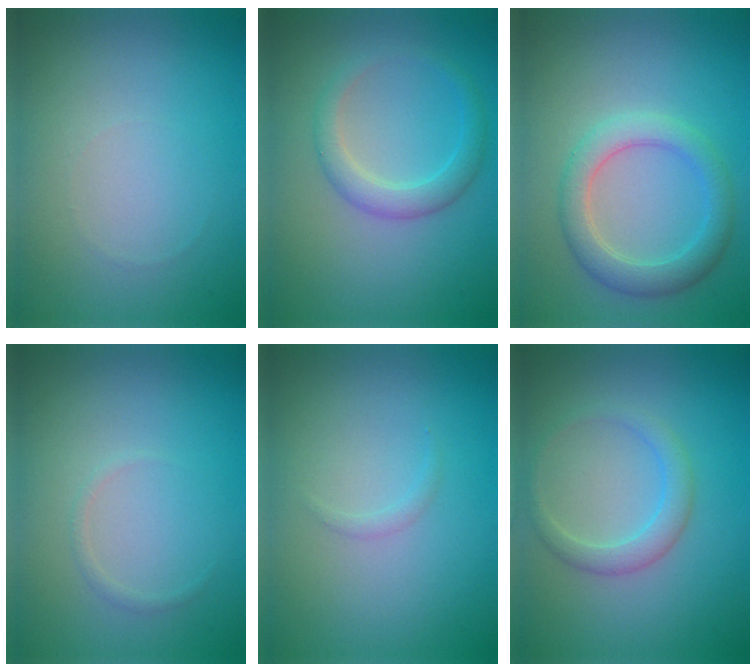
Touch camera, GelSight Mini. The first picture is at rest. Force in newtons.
{"total": 2.6, "press": 2.6, "slide": 0.1}
{"total": 3.7, "press": 3.7, "slide": 0.3}
{"total": 0.6, "press": 0.6, "slide": 0.1}
{"total": 0.6, "press": 0.6, "slide": 0.1}
{"total": 2.2, "press": 2.2, "slide": 0.1}